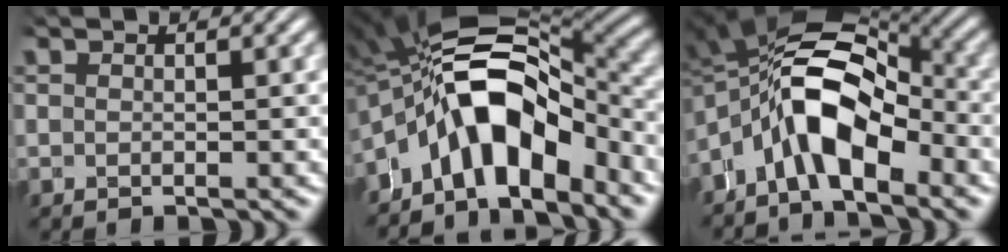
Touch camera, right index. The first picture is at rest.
{"total": 15.5, "force": [0.6, 9.1, 12.5], "torque": [-0.229, -0.010, 0.018]}
{"total": 13.5, "force": [2.2, 8.4, 10.4], "torque": [-0.193, -0.010, 0.031]}